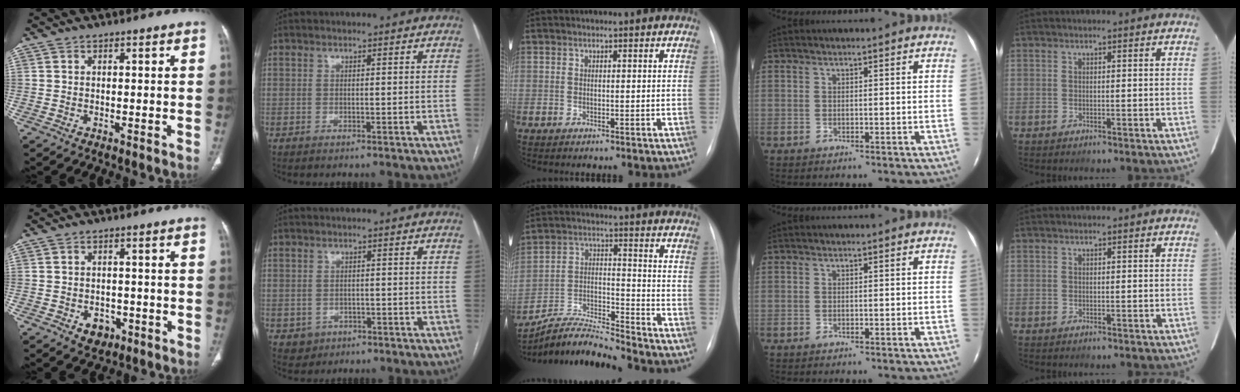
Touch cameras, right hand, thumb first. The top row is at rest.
{"thumb": {"total": 4.1, "force": [-1.8, 3.1, 2.0], "torque": [-0.012, 0.010, -0.016]}, "index": {"total": 2.9, "force": [-1.1, 2.6, 0.3], "torque": [0.000, 0.008, -0.009]}, "middle": {"total": 9.3, "force": [-9.2, -1.0, 1.4], "torque": [-0.033, 0.017, -0.169]}}